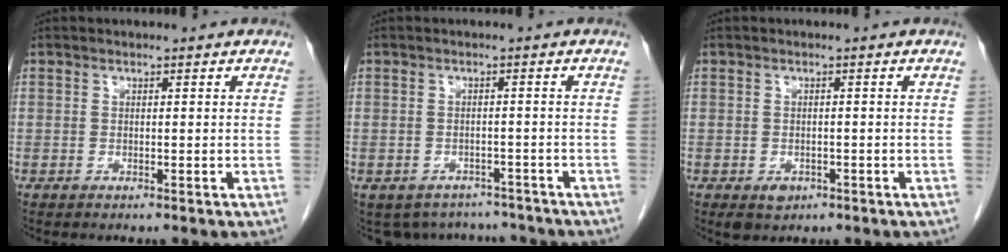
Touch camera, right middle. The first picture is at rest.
{"total": 7.7, "force": [-6.7, 3.7, 0.6], "torque": [-0.001, 0.012, -0.081]}
{"total": 2.5, "force": [-1.2, 1.8, 1.2], "torque": [-0.018, -0.001, -0.008]}